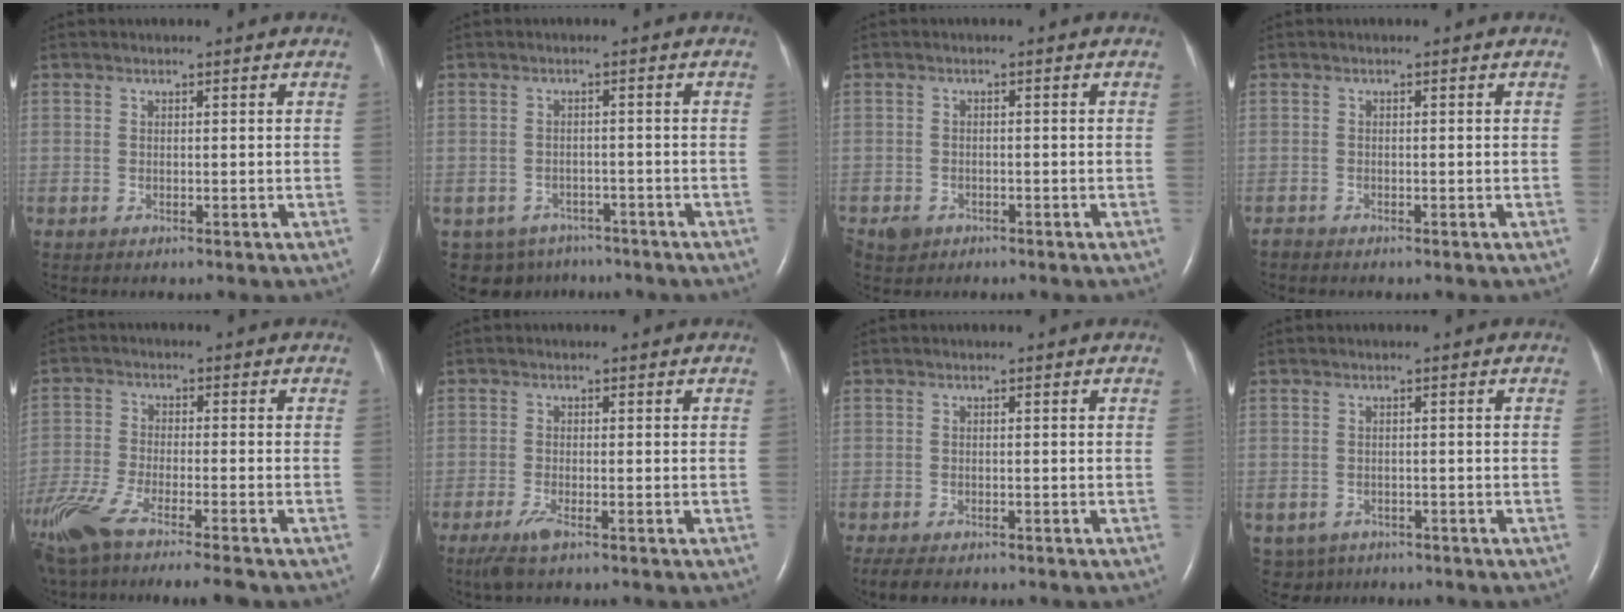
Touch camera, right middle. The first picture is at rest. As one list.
[{"total": 6.4, "force": [-4.7, 4.3, 0.6], "torque": [-0.010, 0.009, -0.059]}, {"total": 2.4, "force": [-1.4, 1.9, 0.5], "torque": [-0.012, 0.005, -0.020]}, {"total": 0.7, "force": [-0.7, 0.1, 0.0], "torque": [-0.004, -0.002, -0.015]}, {"total": 14.2, "force": [-11.3, 1.2, 8.6], "torque": [-0.181, -0.036, -0.196]}, {"total": 2.9, "force": [-1.9, 0.3, 2.2], "torque": [-0.056, -0.009, -0.039]}, {"total": 4.6, "force": [-3.5, 1.7, 2.3], "torque": [-0.041, -0.011, -0.050]}, {"total": 4.0, "force": [-2.7, 2.9, 0.3], "torque": [-0.004, 0.001, -0.038]}]